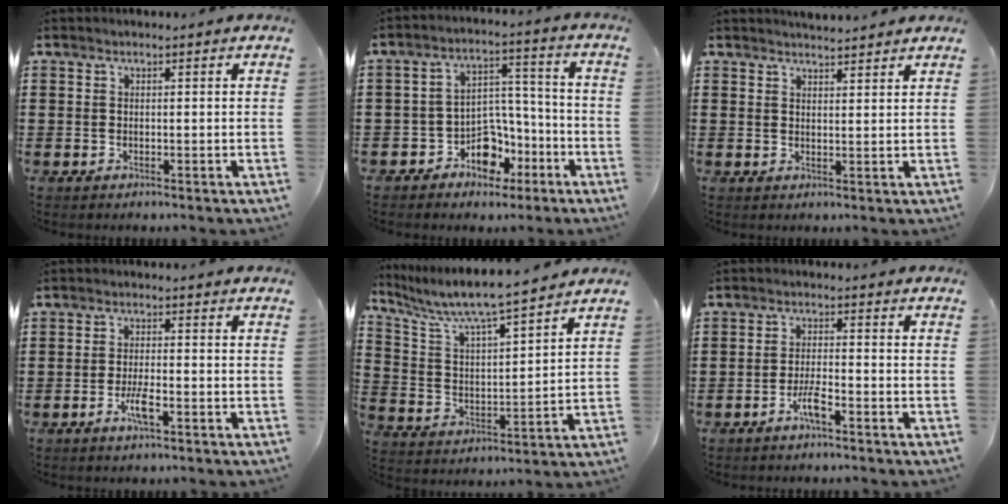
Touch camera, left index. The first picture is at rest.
{"total": 6.7, "force": [-3.6, 5.0, 2.7], "torque": [-0.052, 0.023, -0.061]}
{"total": 2.4, "force": [2.4, 0.0, 0.1], "torque": [-0.008, -0.005, 0.046]}
{"total": 3.6, "force": [-1.5, 0.7, 3.2], "torque": [-0.067, -0.003, -0.030]}
{"total": 6.6, "force": [6.0, 0.1, 2.8], "torque": [-0.081, -0.040, 0.097]}
{"total": 3.6, "force": [-2.1, 0.5, 2.9], "torque": [-0.064, 0.001, -0.042]}